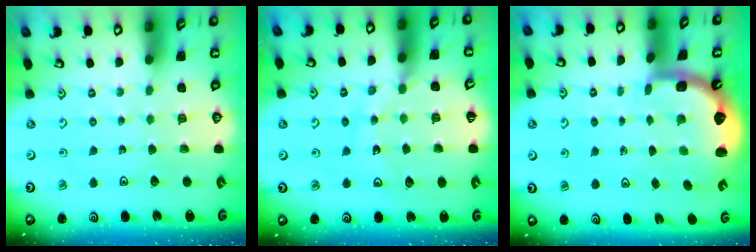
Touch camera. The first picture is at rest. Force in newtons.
{"total": 10.9, "press": 10.8, "slide": 1.2}
{"total": 2.6, "press": 1.3, "slide": 2.2}